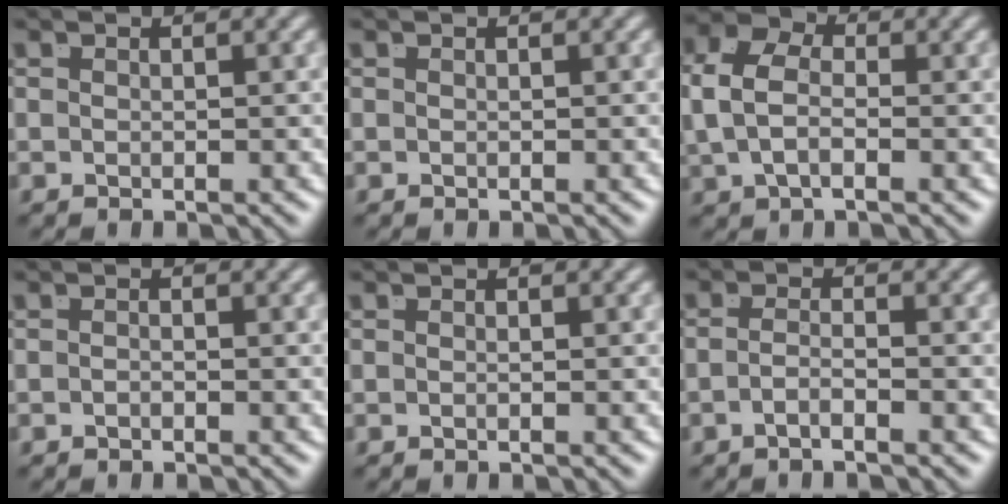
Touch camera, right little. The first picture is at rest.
{"total": 0.0}
{"total": 5.8, "force": [0.6, 4.3, 3.8], "torque": [-0.079, 0.006, 0.000]}
{"total": 0.8, "force": [-0.6, -0.6, 0.1], "torque": [-0.001, -0.003, -0.009]}
{"total": 0.0}
{"total": 2.2, "force": [-1.7, -0.6, 1.3], "torque": [-0.025, -0.013, -0.027]}